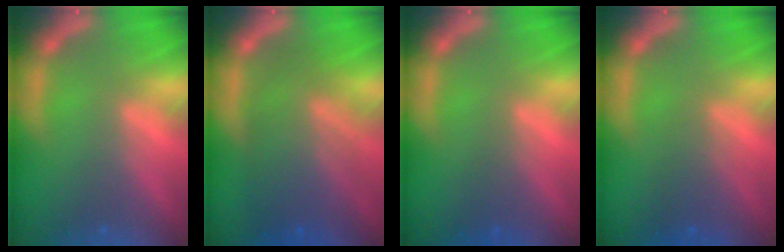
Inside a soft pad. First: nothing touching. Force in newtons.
{"total": 8.5}
{"total": 1.5}
{"total": 2.5}